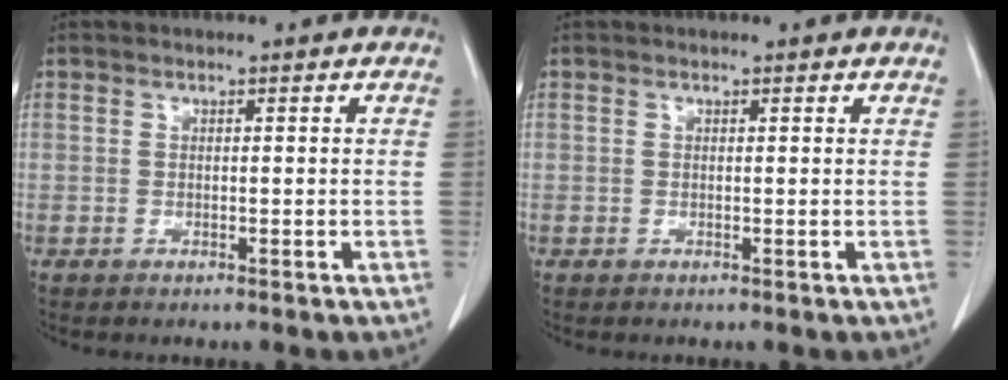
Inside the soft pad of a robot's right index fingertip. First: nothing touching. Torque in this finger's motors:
{"motor_torque": [0.01, -0.05, -0.03, -0.01]}